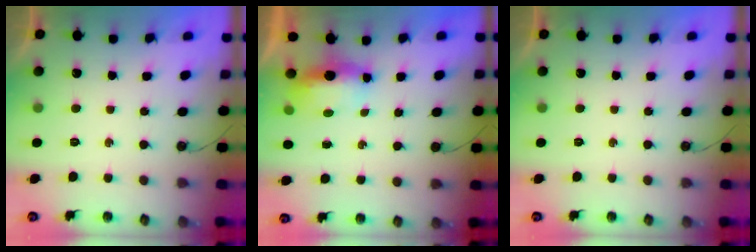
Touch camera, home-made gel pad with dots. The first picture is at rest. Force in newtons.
{"total": 6.1, "press": 6.0, "slide": 1.2}
{"total": 0.0}